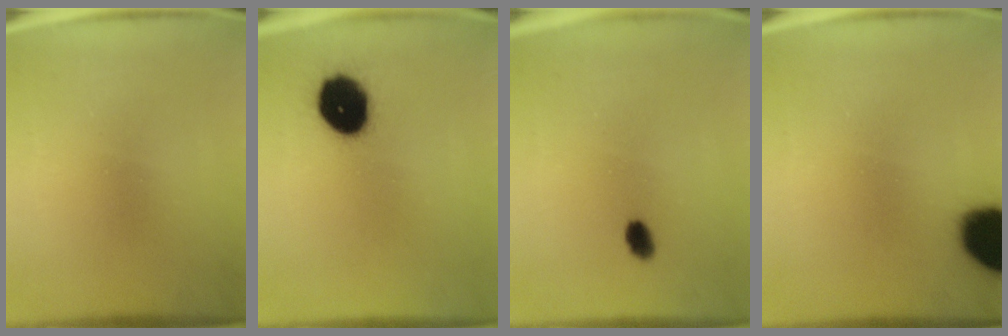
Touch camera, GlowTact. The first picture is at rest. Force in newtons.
{"total": 12.7}
{"total": 2.5}
{"total": 18.8}